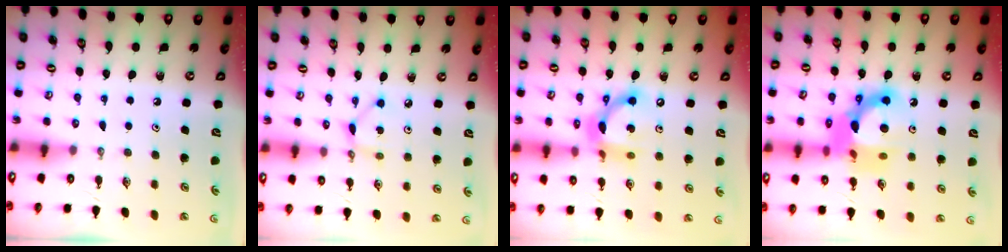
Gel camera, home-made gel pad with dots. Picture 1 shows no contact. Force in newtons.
{"total": 3.4, "press": 3.4, "slide": 0.1}
{"total": 13.5, "press": 13.4, "slide": 1.0}
{"total": 14.7, "press": 14.6, "slide": 1.4}